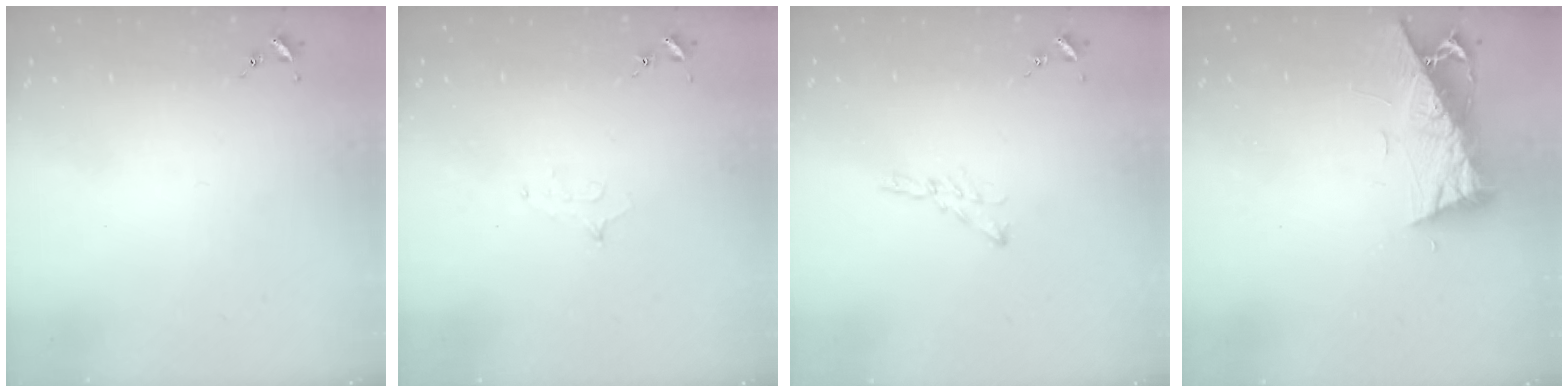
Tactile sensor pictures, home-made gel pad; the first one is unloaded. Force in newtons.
{"total": 5.8, "press": 5.7, "slide": 0.6}
{"total": 4.7, "press": 4.7, "slide": 0.1}
{"total": 9.4, "press": 9.3, "slide": 1.3}